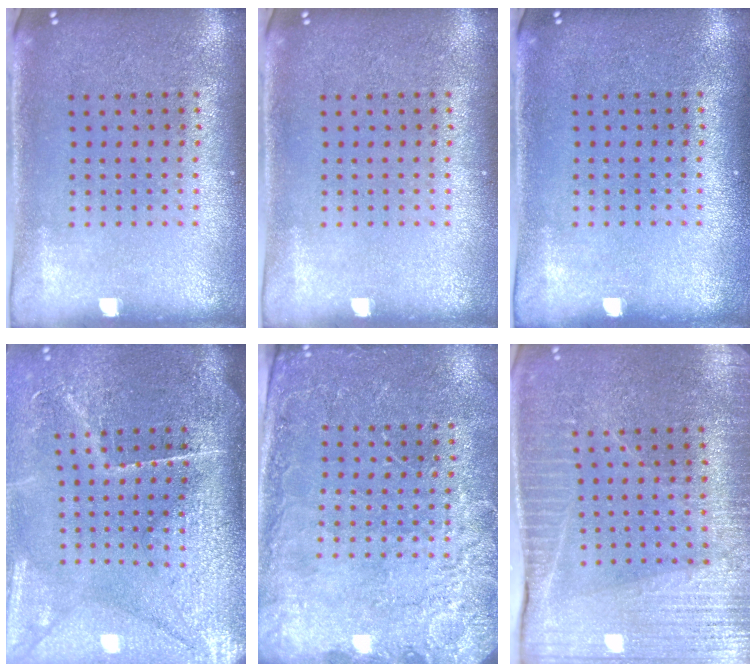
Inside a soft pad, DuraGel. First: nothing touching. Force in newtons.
{"total": 0.0}
{"total": 0.0}
{"total": 4.5, "press": 3.9, "slide": 2.3}
{"total": 2.6, "press": 2.6, "slide": 0.3}
{"total": 3.5, "press": 3.4, "slide": 0.6}